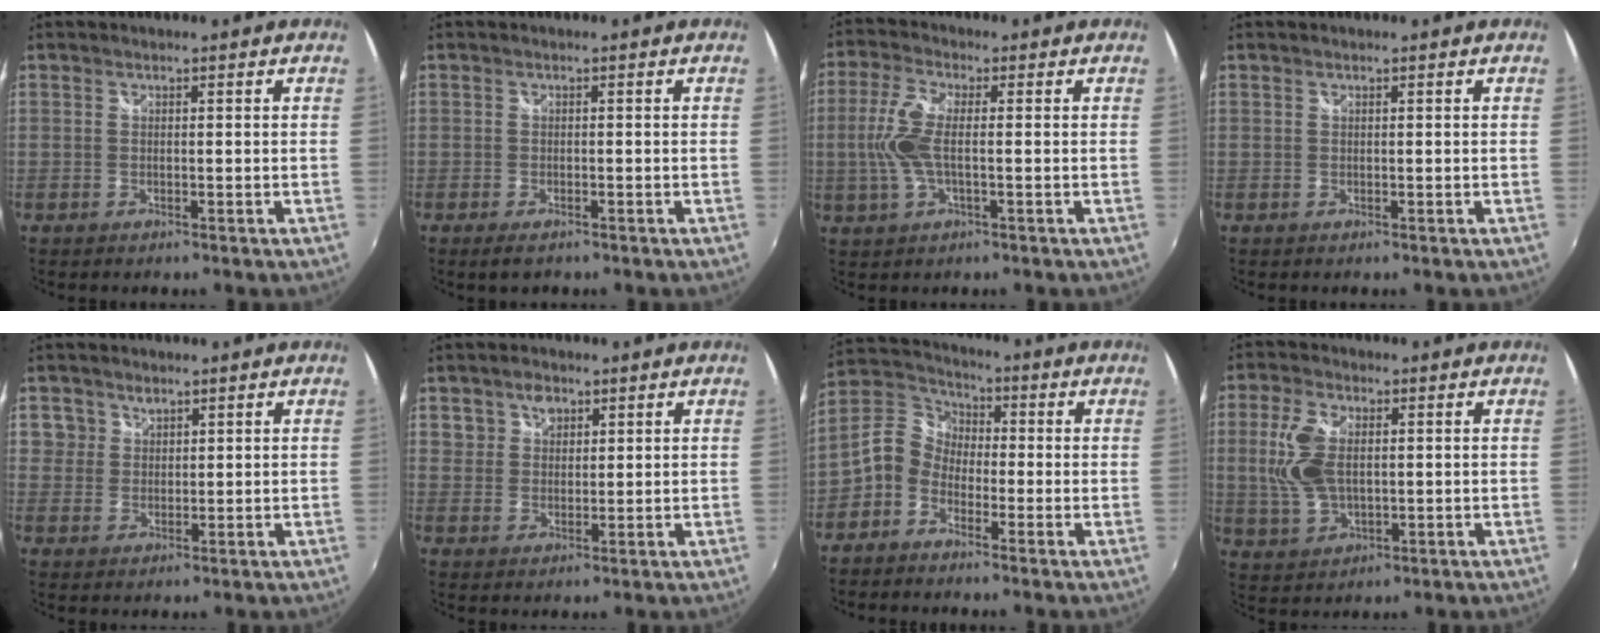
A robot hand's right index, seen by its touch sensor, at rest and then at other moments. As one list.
[{"total": 2.6, "force": [-1.8, 1.1, 1.5], "torque": [-0.032, -0.009, -0.032]}, {"total": 8.2, "force": [-0.5, 2.8, 7.7], "torque": [-0.170, 0.003, -0.009]}, {"total": 0.0}, {"total": 3.6, "force": [1.6, 3.2, 0.2], "torque": [0.013, 0.016, 0.030]}, {"total": 4.4, "force": [2.3, 3.6, 1.1], "torque": [-0.010, 0.011, 0.042]}, {"total": 7.2, "force": [-3.2, 5.7, 3.1], "torque": [-0.075, 0.026, -0.082]}, {"total": 9.9, "force": [1.2, 5.6, 8.1], "torque": [-0.173, 0.003, 0.029]}]